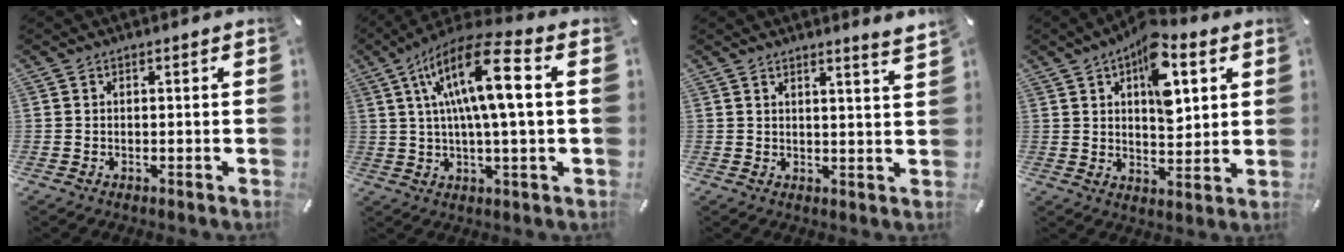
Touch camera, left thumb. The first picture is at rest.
{"total": 16.1, "force": [3.8, 3.1, 15.3], "torque": [-0.297, -0.001, 0.051]}
{"total": 3.5, "force": [3.0, -0.7, 1.5], "torque": [-0.028, -0.025, 0.051]}
{"total": 13.6, "force": [6.0, 7.5, 9.6], "torque": [-0.125, -0.021, 0.098]}